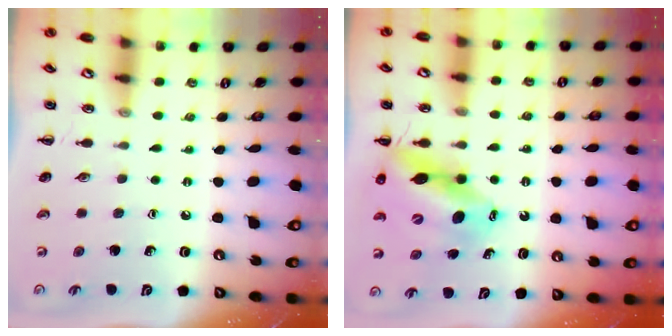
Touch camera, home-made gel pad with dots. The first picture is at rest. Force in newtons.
{"total": 13.4, "press": 13.0, "slide": 3.5}